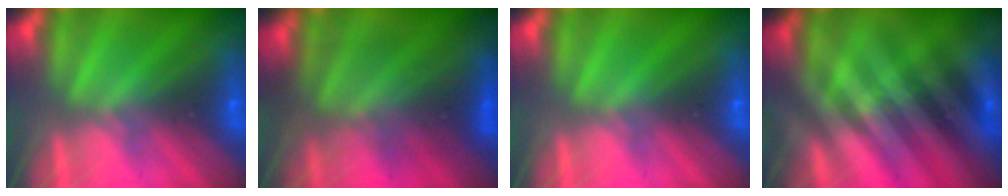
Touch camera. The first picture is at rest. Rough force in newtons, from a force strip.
{"total": 4.4}
{"total": 0.0}
{"total": 2.6}